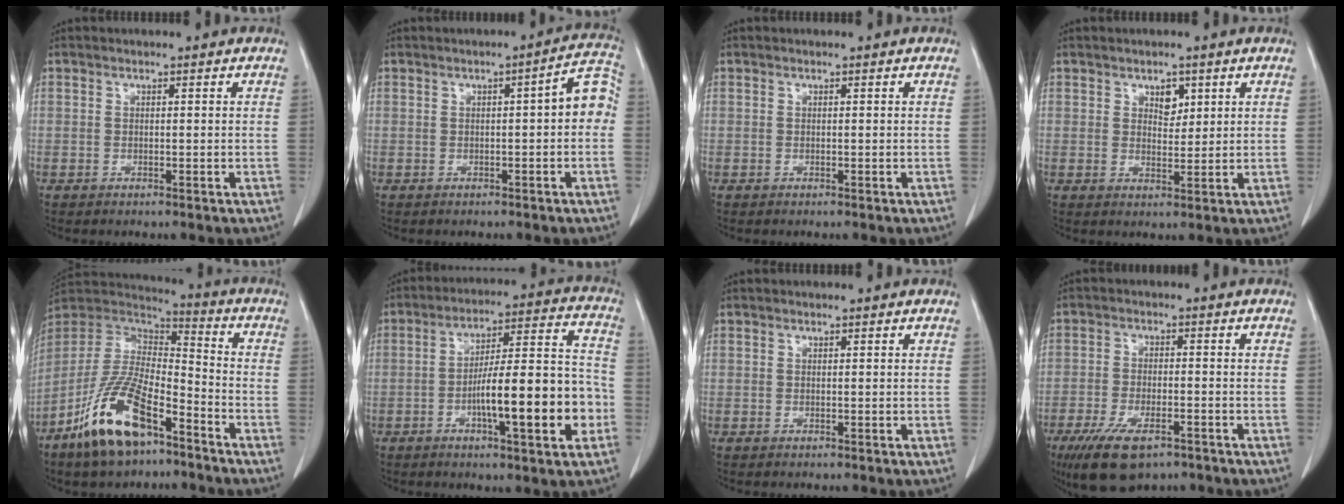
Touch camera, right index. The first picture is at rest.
{"total": 5.2, "force": [-0.1, 1.0, 5.1], "torque": [-0.057, 0.021, -0.006]}
{"total": 0.0}
{"total": 2.8, "force": [1.5, 1.7, 1.7], "torque": [-0.021, -0.002, 0.025]}
{"total": 15.9, "force": [-9.5, 5.3, 11.6], "torque": [-0.238, -0.003, -0.178]}
{"total": 15.8, "force": [-4.6, 2.4, 14.9], "torque": [-0.230, 0.019, -0.068]}
{"total": 0.0}
{"total": 9.8, "force": [-6.4, 3.7, 6.5], "torque": [-0.120, -0.016, -0.107]}